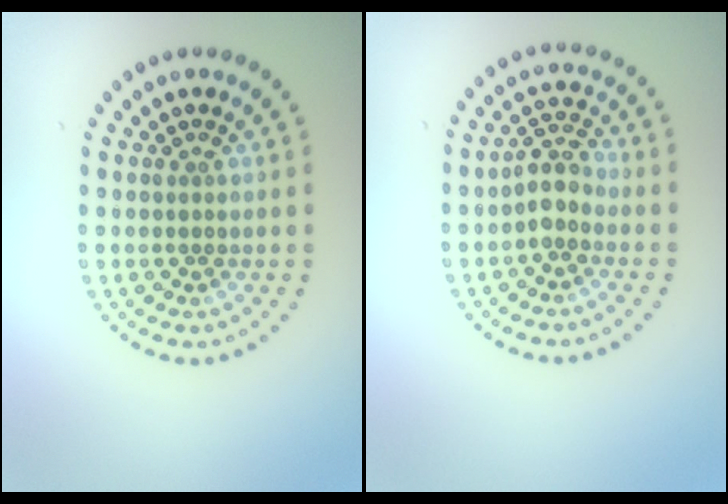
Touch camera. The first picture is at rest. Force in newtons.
{"total": 2.3, "press": 2.0, "slide": 1.1}